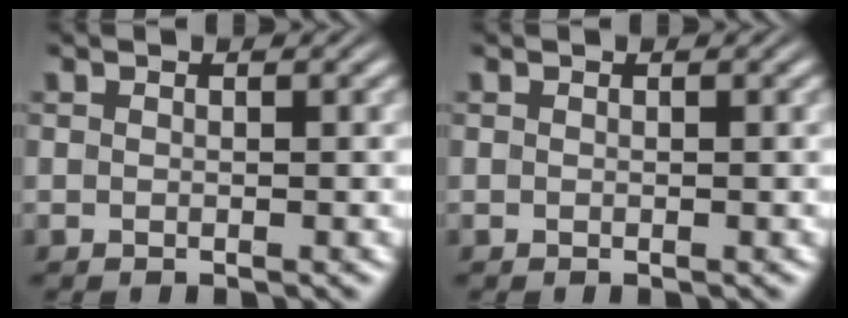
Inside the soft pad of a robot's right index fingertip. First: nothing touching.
{"total": 0.0}